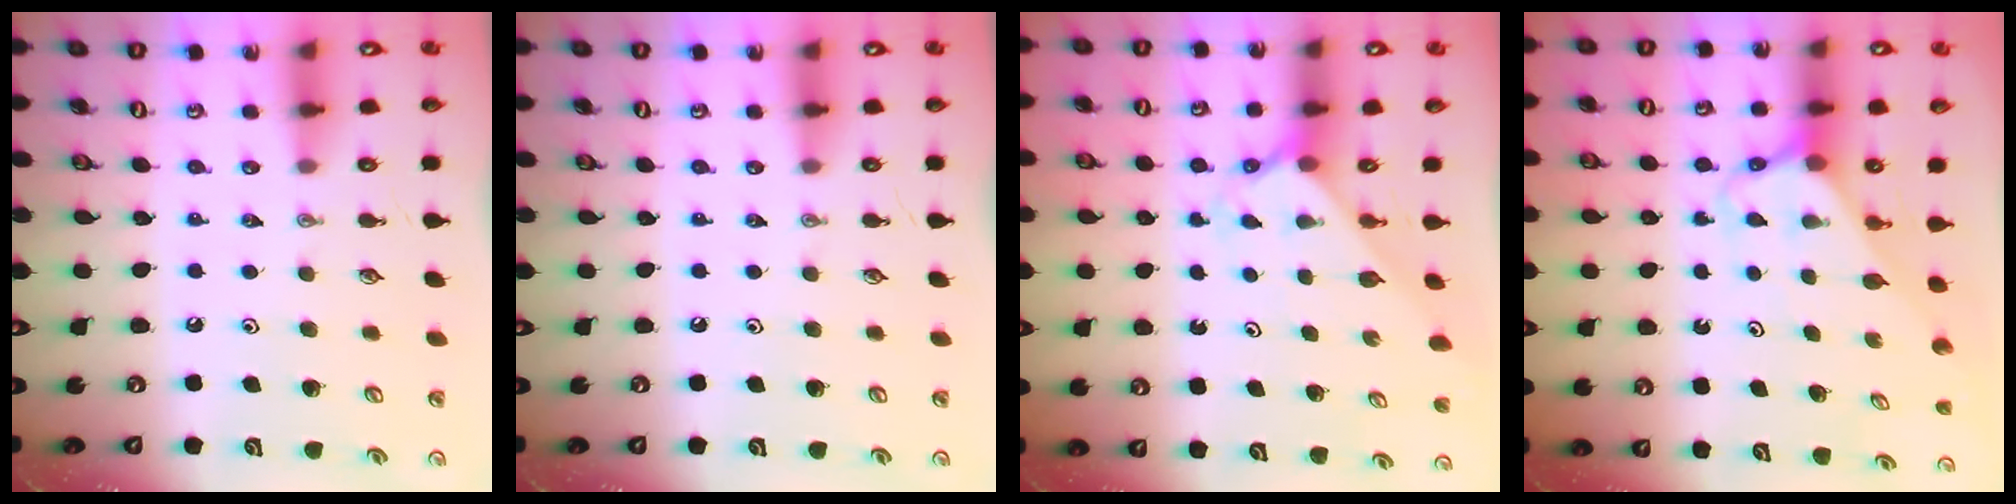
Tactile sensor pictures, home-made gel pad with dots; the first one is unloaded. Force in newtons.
{"total": 0.0}
{"total": 2.3, "press": 2.3, "slide": 0.2}
{"total": 3.0, "press": 3.0, "slide": 0.2}